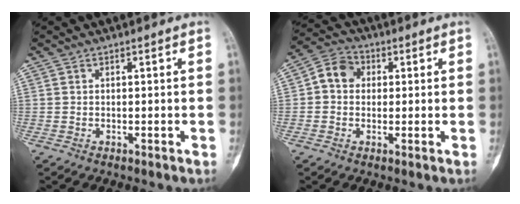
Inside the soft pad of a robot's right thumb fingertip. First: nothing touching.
{"total": 6.2, "force": [0.7, 5.2, 3.2], "torque": [-0.039, 0.016, 0.001]}